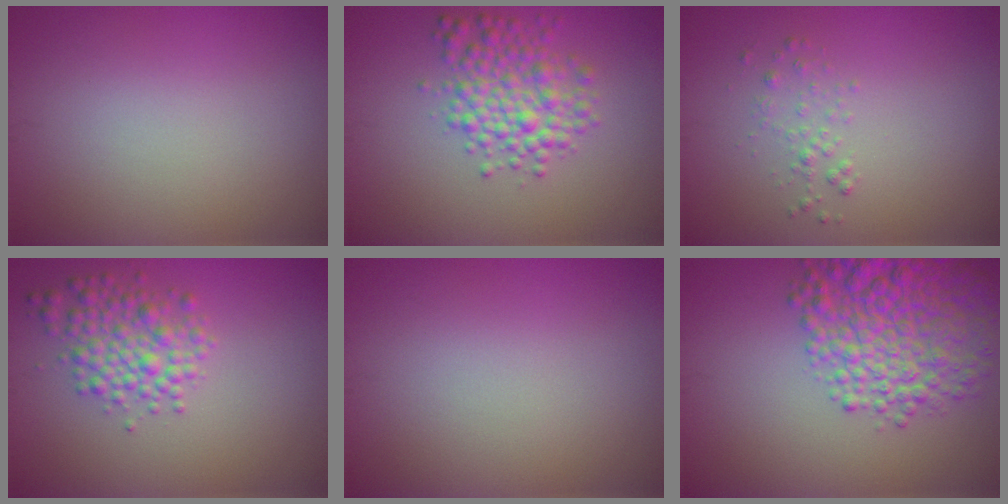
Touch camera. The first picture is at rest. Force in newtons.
{"total": 4.5, "press": 4.5, "slide": 0.1}
{"total": 1.0, "press": 1.0, "slide": 0.1}
{"total": 3.7, "press": 3.6, "slide": 0.1}
{"total": 0.0}
{"total": 7.8, "press": 7.8, "slide": 0.3}